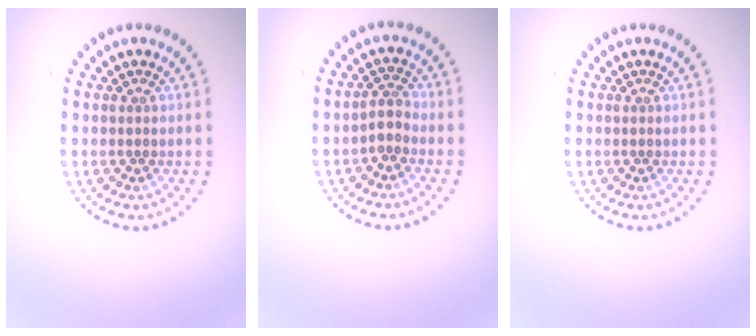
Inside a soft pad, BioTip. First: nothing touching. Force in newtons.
{"total": 1.7, "press": 1.3, "slide": 1.1}
{"total": 0.0}